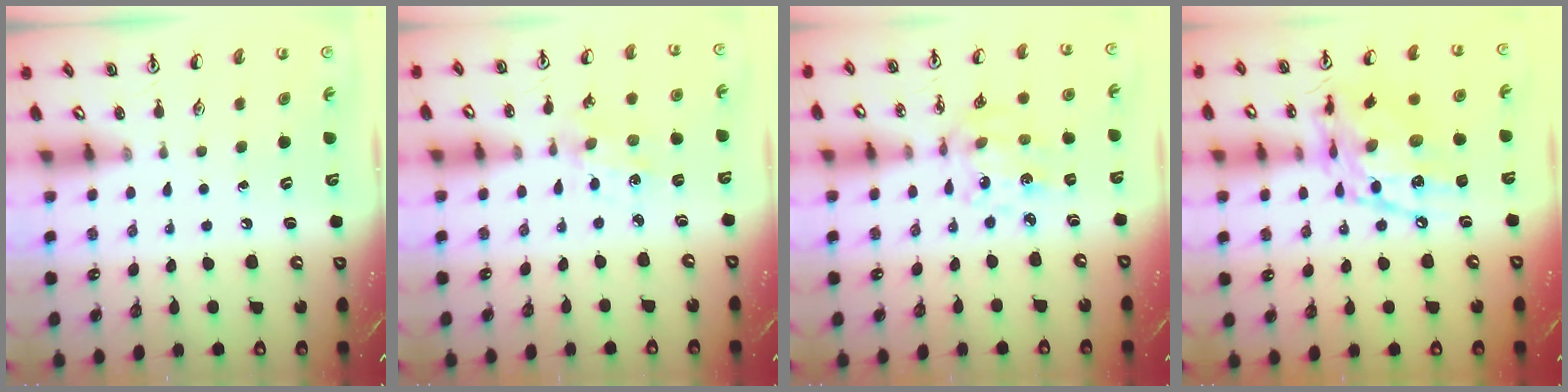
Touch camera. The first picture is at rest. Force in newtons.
{"total": 1.7, "press": 1.6, "slide": 0.3}
{"total": 7.3, "press": 6.9, "slide": 2.5}
{"total": 17.1, "press": 17.1, "slide": 1.4}